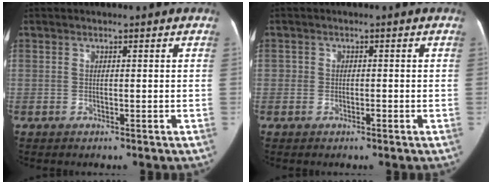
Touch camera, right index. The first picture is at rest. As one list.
[{"total": 1.1, "force": [-0.4, 1.0, 0.2], "torque": [0.004, -0.002, -0.011]}]